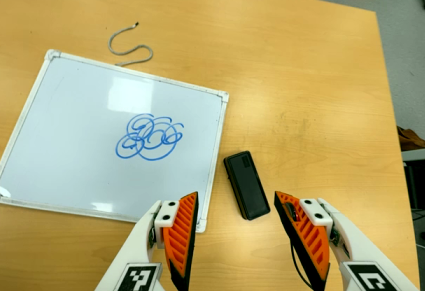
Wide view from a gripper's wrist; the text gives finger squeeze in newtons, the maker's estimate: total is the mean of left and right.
{"total": 0.0}